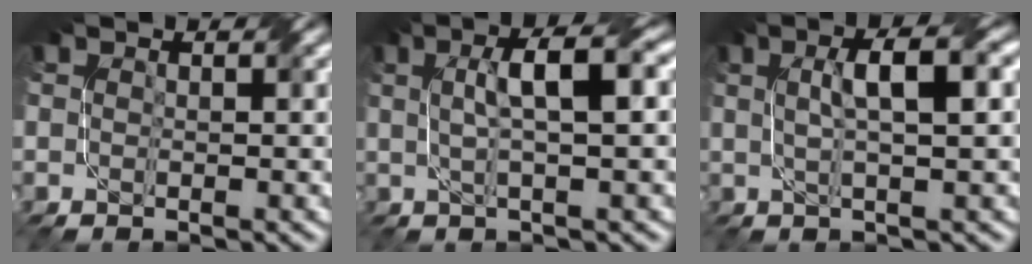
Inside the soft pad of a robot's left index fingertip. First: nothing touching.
{"total": 5.4, "force": [1.2, 1.3, 5.2], "torque": [-0.078, 0.018, 0.022]}
{"total": 4.9, "force": [1.1, 1.2, 4.7], "torque": [-0.069, 0.017, 0.020]}